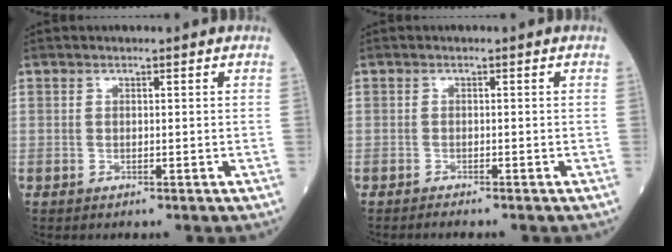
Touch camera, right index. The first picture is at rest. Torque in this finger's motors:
{"motor_torque": [0.02, 0.01, 0.07, 0.00]}